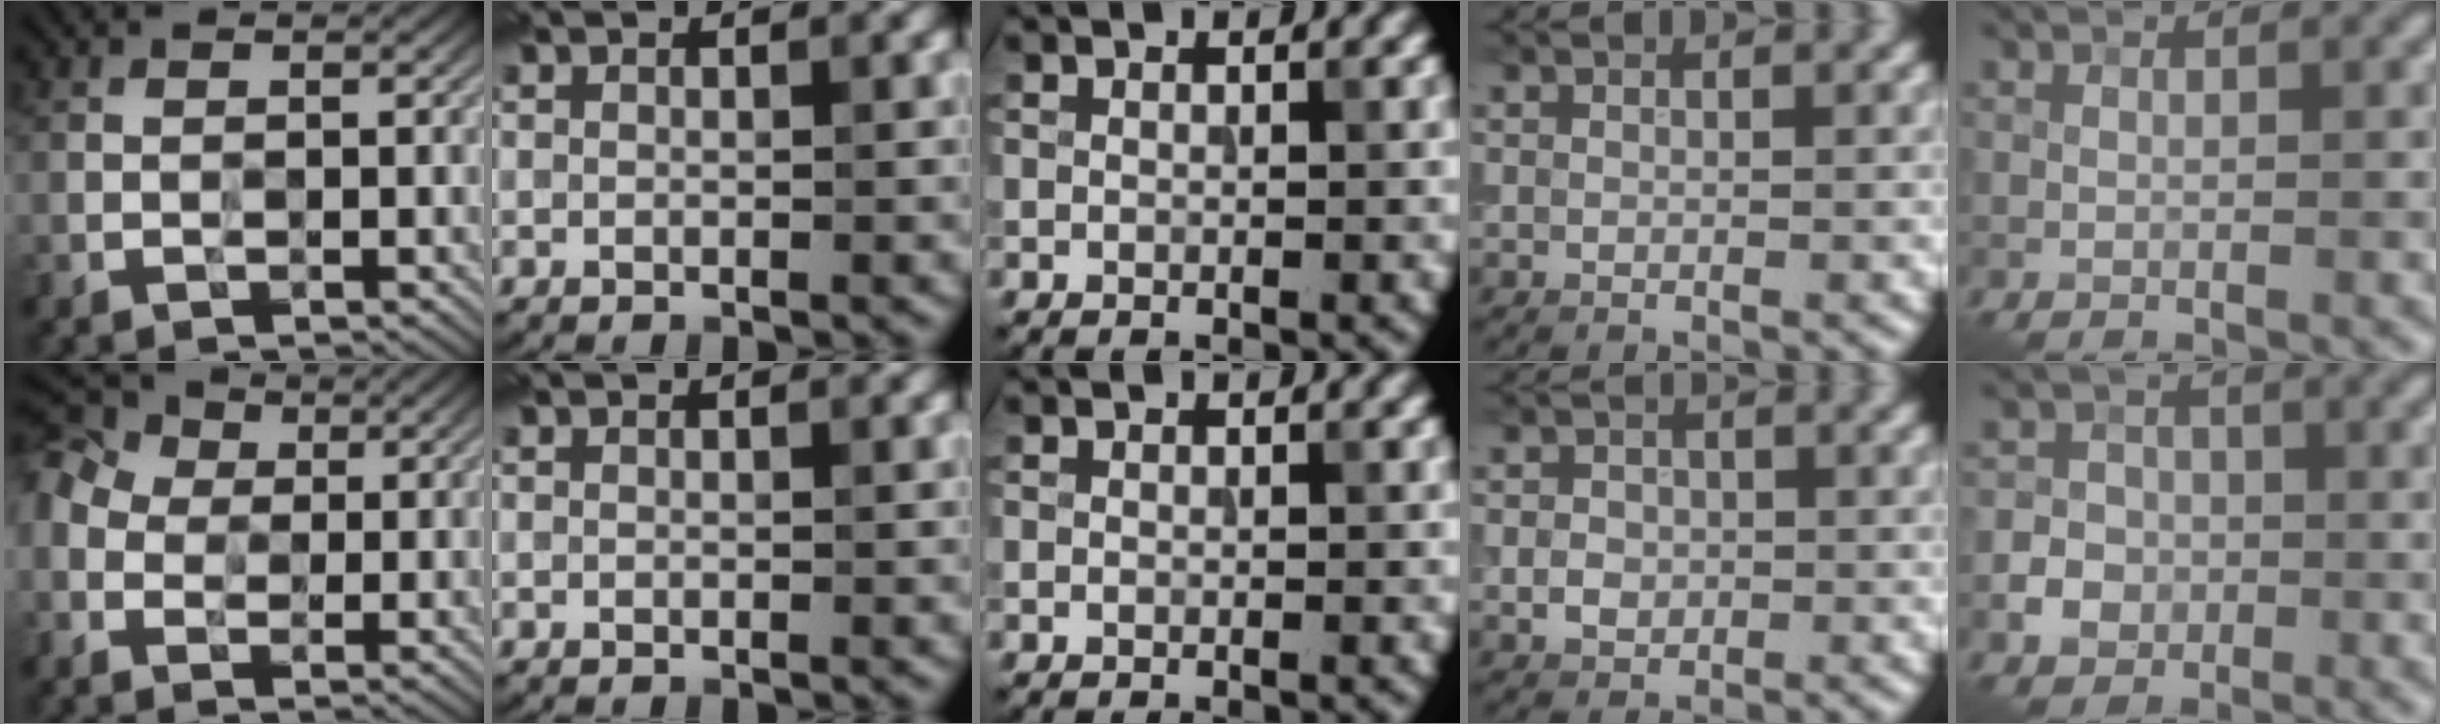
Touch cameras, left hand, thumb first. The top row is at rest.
{"thumb": {"total": 9.8, "force": [0.9, 7.8, 5.8], "torque": [-0.176, 0.017, -0.010]}, "ring": {"total": 1.7, "force": [-0.3, 1.5, 0.8], "torque": [-0.010, -0.002, -0.009]}, "little": {"total": 2.8, "force": [-0.9, 2.5, 0.8], "torque": [-0.001, 0.001, -0.020]}}